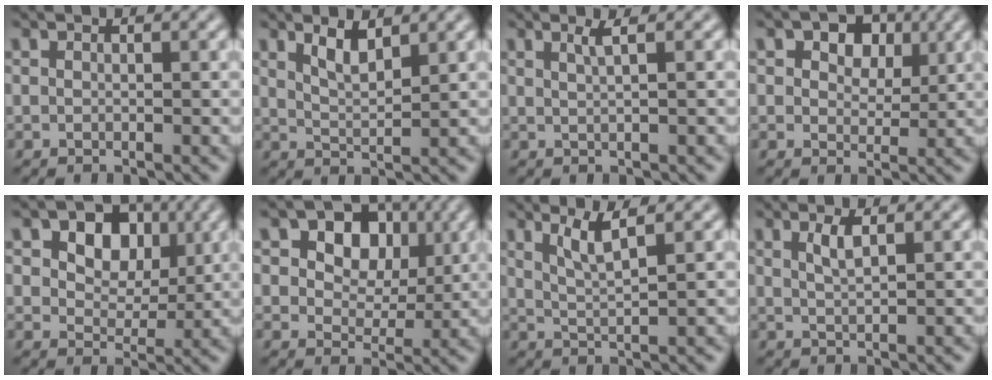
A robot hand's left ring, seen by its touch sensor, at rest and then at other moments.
{"total": 2.6, "force": [1.7, 0.7, 1.8], "torque": [-0.033, -0.004, 0.034]}
{"total": 1.6, "force": [0.8, 0.5, 1.3], "torque": [-0.015, 0.002, 0.010]}
{"total": 4.9, "force": [2.1, 3.2, 3.1], "torque": [-0.041, 0.004, 0.014]}
{"total": 6.7, "force": [2.6, 4.7, 3.9], "torque": [-0.073, 0.000, 0.033]}
{"total": 9.1, "force": [3.7, 6.7, 4.9], "torque": [-0.085, 0.016, 0.045]}
{"total": 2.9, "force": [1.7, 0.5, 2.3], "torque": [-0.040, -0.002, 0.034]}
{"total": 1.7, "force": [0.9, 0.5, 1.4], "torque": [-0.029, 0.001, 0.016]}